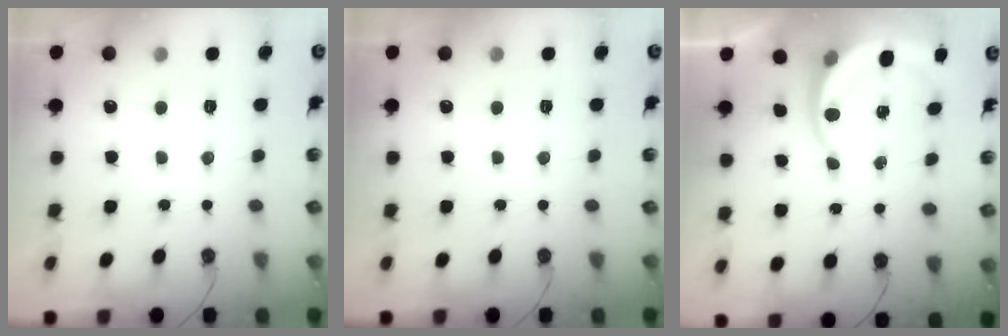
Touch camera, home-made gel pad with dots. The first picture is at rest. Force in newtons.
{"total": 0.0}
{"total": 7.4, "press": 7.3, "slide": 0.9}